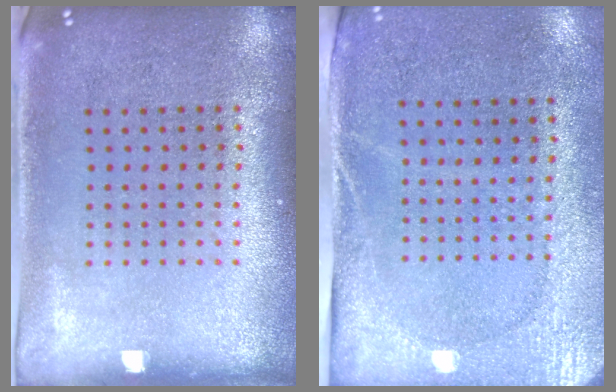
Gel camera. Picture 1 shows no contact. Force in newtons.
{"total": 2.8, "press": 2.3, "slide": 1.6}